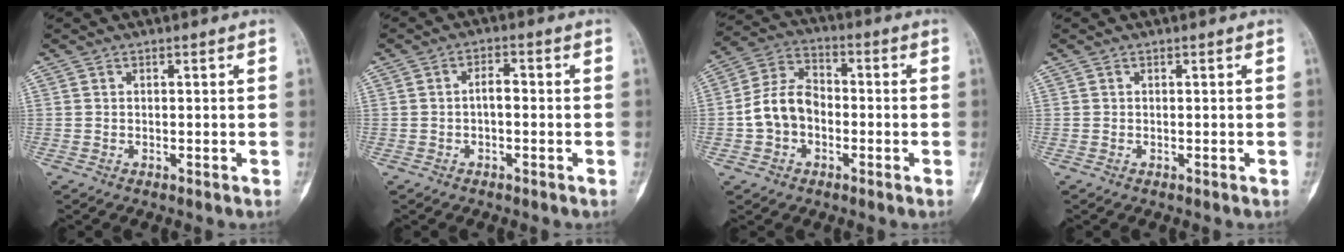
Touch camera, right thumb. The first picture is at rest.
{"total": 2.6, "force": [-0.5, 1.3, 2.3], "torque": [-0.032, 0.013, -0.011]}
{"total": 9.6, "force": [-1.8, 7.2, 6.1], "torque": [-0.105, 0.038, -0.045]}
{"total": 0.0}